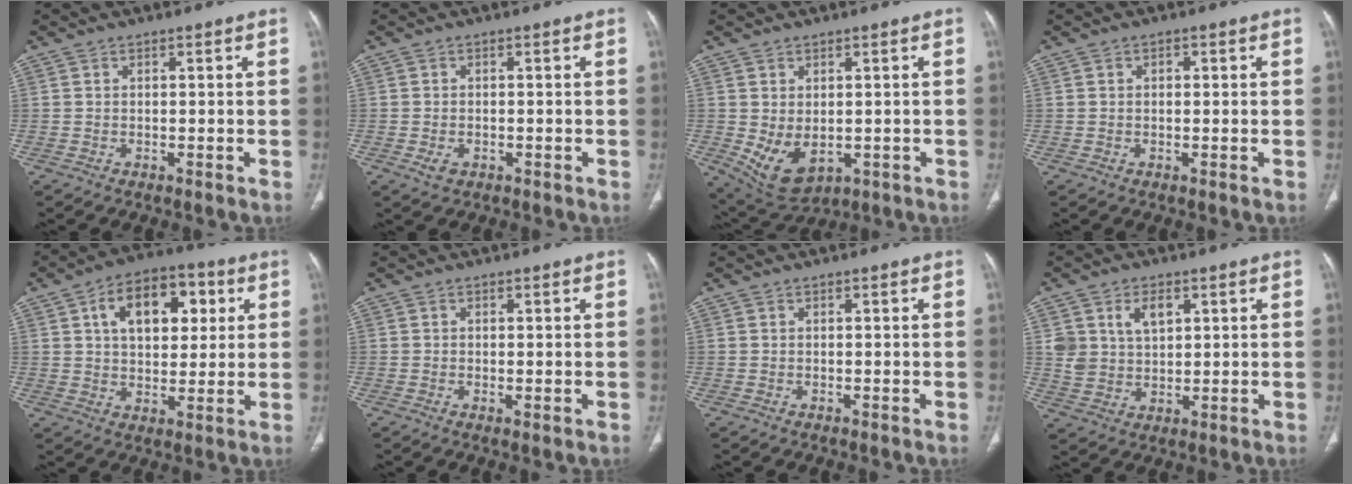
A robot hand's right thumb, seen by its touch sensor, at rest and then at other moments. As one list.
[{"total": 2.3, "force": [-0.8, 1.6, 1.4], "torque": [-0.024, 0.004, -0.009]}, {"total": 8.2, "force": [-1.1, 5.3, 6.2], "torque": [-0.101, -0.008, 0.007]}, {"total": 1.2, "force": [0.3, 0.8, 0.8], "torque": [-0.013, 0.003, 0.005]}, {"total": 14.6, "force": [4.6, 8.9, 10.7], "torque": [-0.128, 0.004, 0.070]}, {"total": 1.0, "force": [-0.2, 0.4, 1.0], "torque": [-0.021, -0.005, -0.003]}, {"total": 0.0}, {"total": 7.3, "force": [3.0, 4.8, 4.5], "torque": [-0.065, -0.013, 0.063]}]